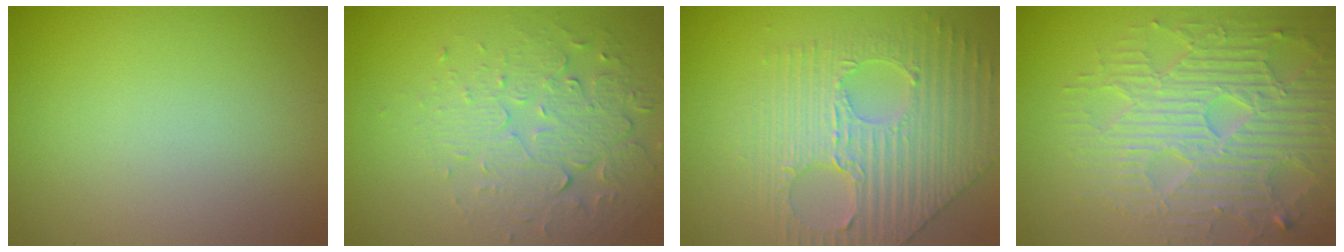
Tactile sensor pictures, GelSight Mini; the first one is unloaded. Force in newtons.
{"total": 5.4, "press": 3.7, "slide": 3.9}
{"total": 5.3, "press": 5.0, "slide": 1.9}
{"total": 7.4, "press": 5.9, "slide": 4.4}